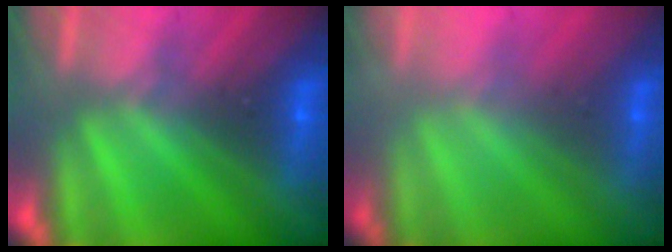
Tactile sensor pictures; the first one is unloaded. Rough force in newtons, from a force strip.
{"total": 1.7}